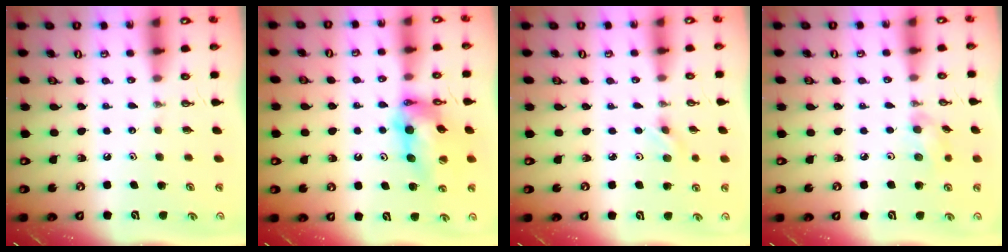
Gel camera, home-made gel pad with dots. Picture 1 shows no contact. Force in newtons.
{"total": 14.1, "press": 14.0, "slide": 1.2}
{"total": 2.7, "press": 2.3, "slide": 1.4}
{"total": 5.7, "press": 5.5, "slide": 1.6}